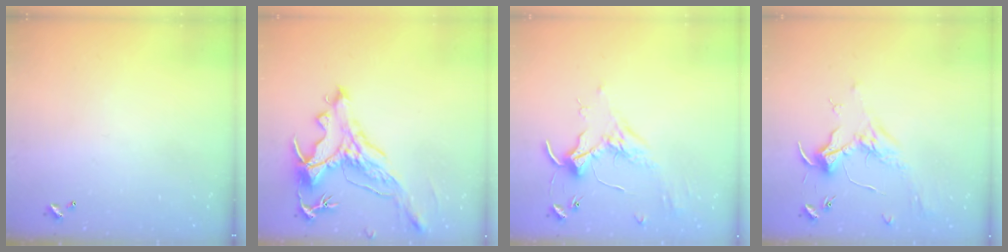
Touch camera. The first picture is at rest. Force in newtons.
{"total": 2.5, "press": 2.2, "slide": 1.2}
{"total": 1.7, "press": 1.6, "slide": 0.4}
{"total": 1.8, "press": 1.6, "slide": 0.6}